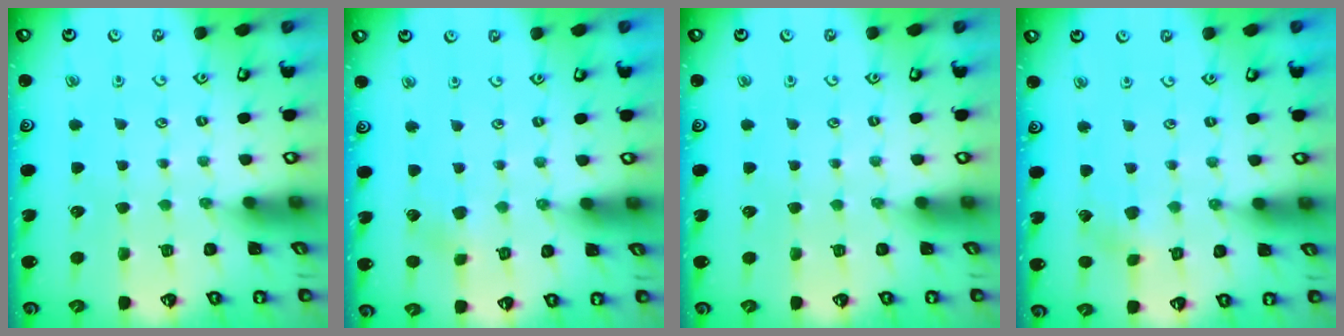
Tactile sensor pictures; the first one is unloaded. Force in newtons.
{"total": 2.6, "press": 2.6, "slide": 0.4}
{"total": 0.0}
{"total": 2.3, "press": 2.2, "slide": 0.3}